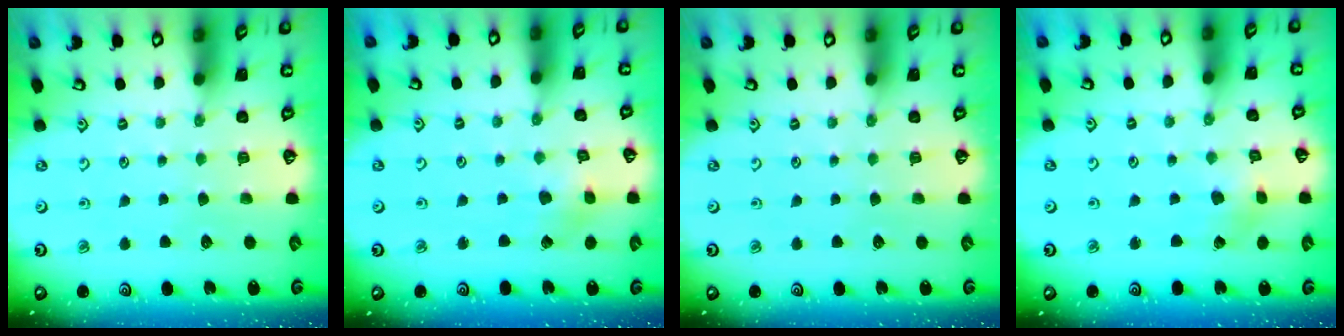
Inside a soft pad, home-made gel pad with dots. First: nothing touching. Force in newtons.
{"total": 3.6, "press": 3.6, "slide": 0.4}
{"total": 0.0}
{"total": 2.1, "press": 2.1, "slide": 0.3}